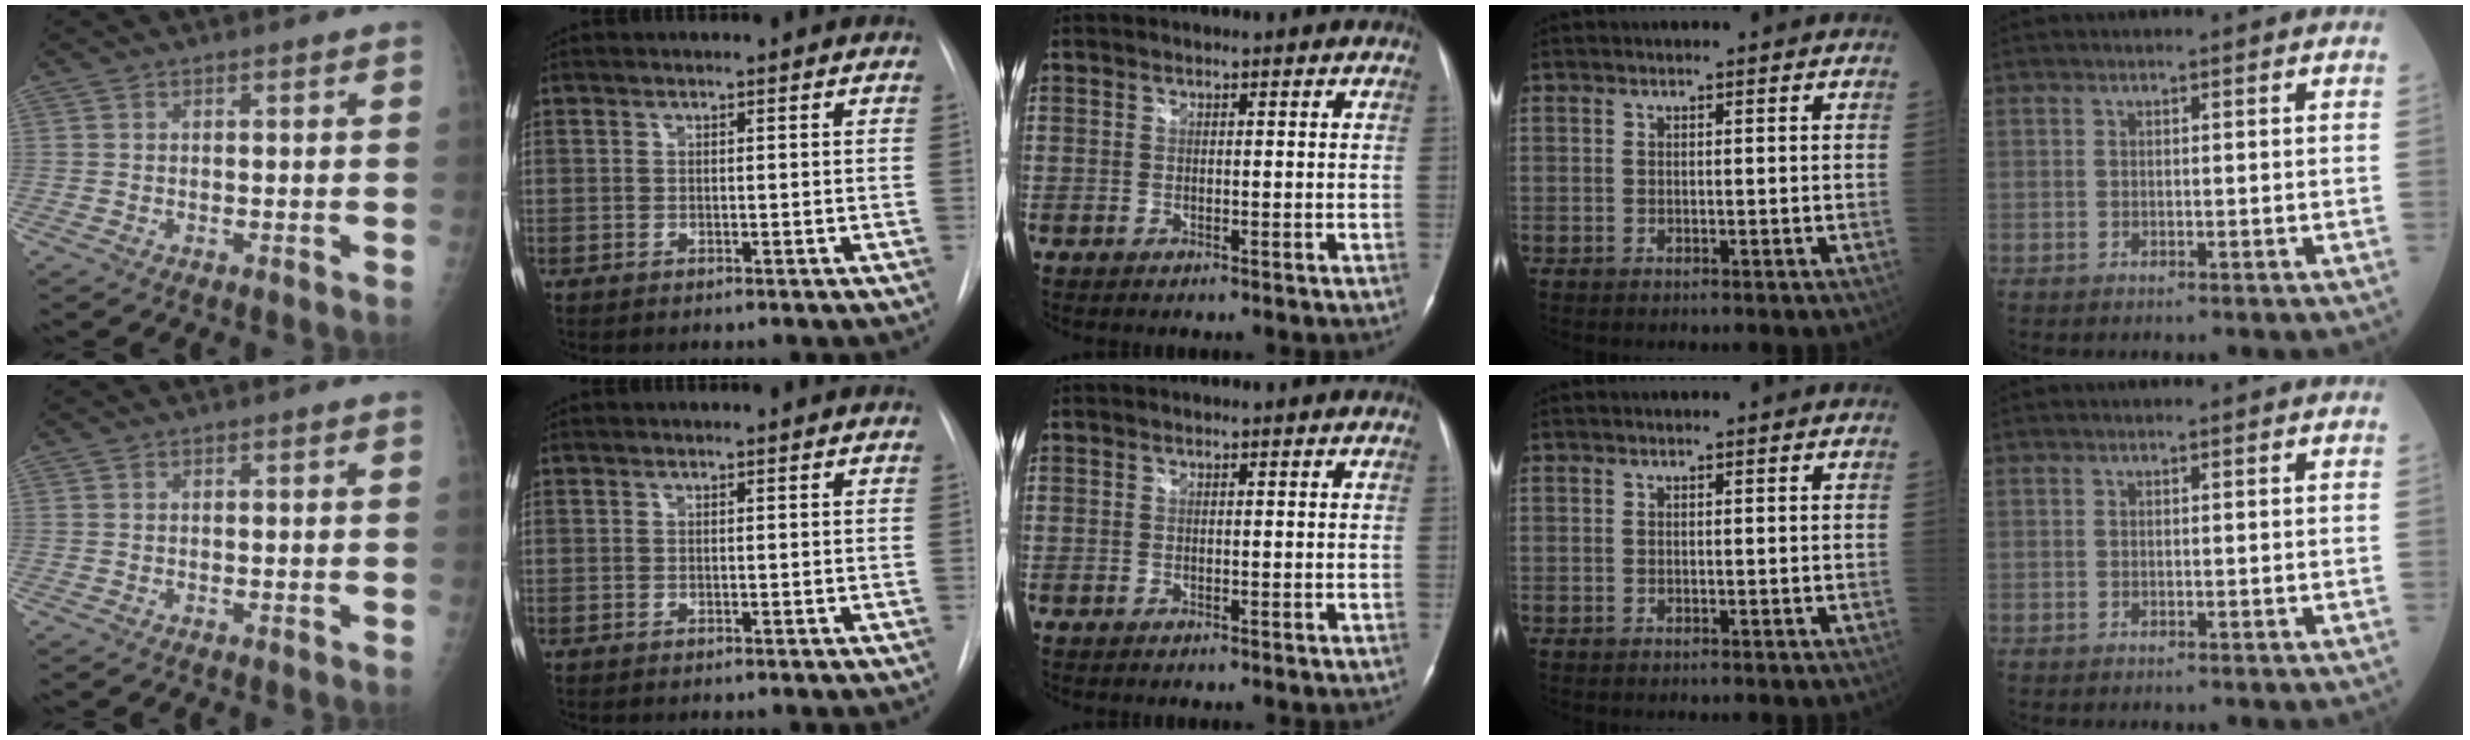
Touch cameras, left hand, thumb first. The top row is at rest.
{}